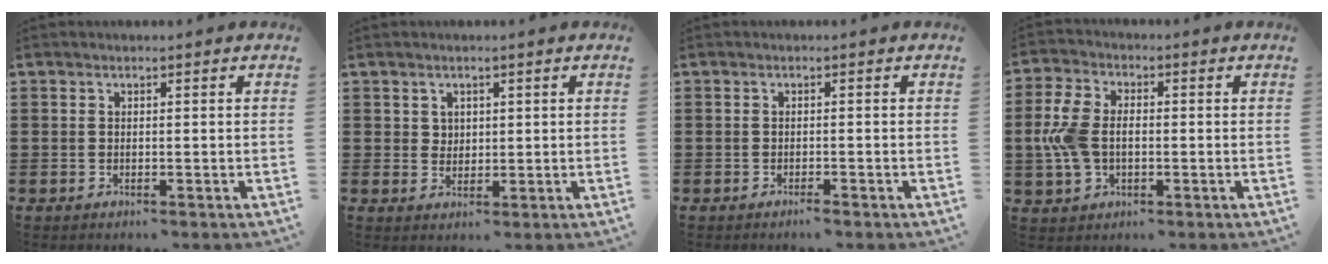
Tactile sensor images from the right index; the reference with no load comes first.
{"total": 1.9, "force": [1.1, 1.5, 0.3], "torque": [-0.011, 0.007, 0.022]}
{"total": 0.8, "force": [-0.7, 0.1, 0.4], "torque": [-0.009, -0.003, -0.014]}
{"total": 7.0, "force": [-0.5, 4.7, 5.2], "torque": [-0.144, 0.000, -0.021]}